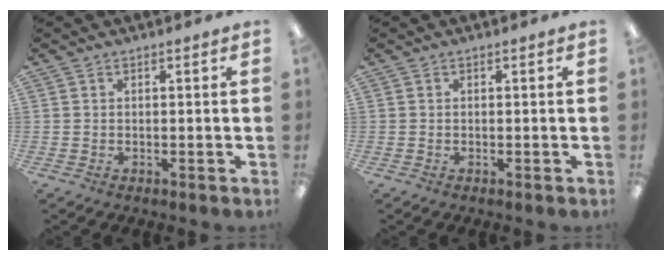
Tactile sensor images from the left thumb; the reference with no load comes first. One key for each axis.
{"total": 0.0}